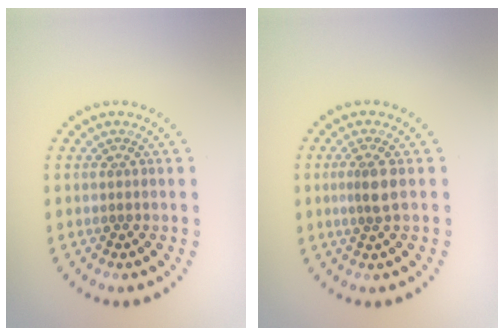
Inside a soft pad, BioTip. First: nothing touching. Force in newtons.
{"total": 2.1, "press": 1.7, "slide": 1.1}